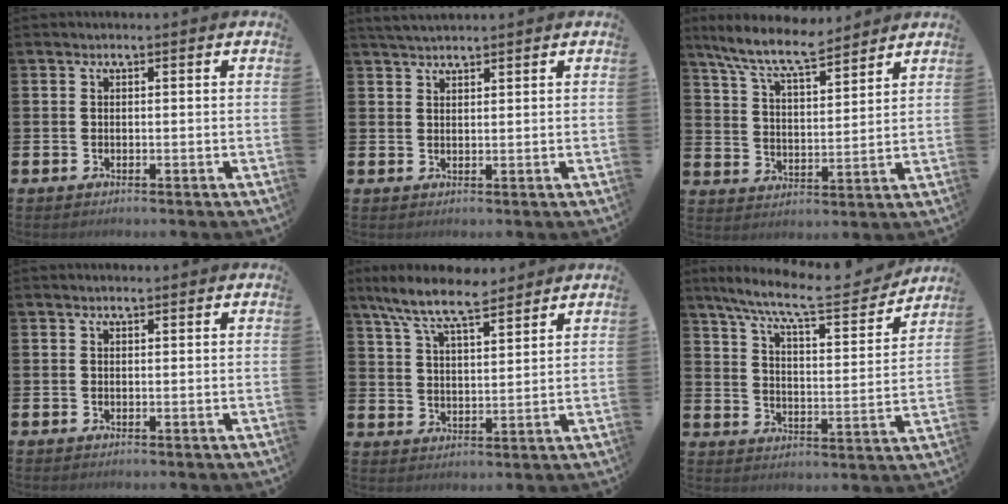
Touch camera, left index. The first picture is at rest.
{"total": 2.4, "force": [2.3, 0.4, 0.6], "torque": [-0.012, -0.004, 0.043]}
{"total": 8.9, "force": [7.9, 1.5, 3.7], "torque": [-0.102, -0.035, 0.144]}
{"total": 0.6, "force": [0.5, 0.2, 0.3], "torque": [-0.004, 0.002, 0.008]}
{"total": 8.7, "force": [7.7, 1.8, 3.8], "torque": [-0.102, -0.024, 0.141]}
{"total": 9.4, "force": [8.3, 1.4, 4.4], "torque": [-0.109, -0.048, 0.140]}